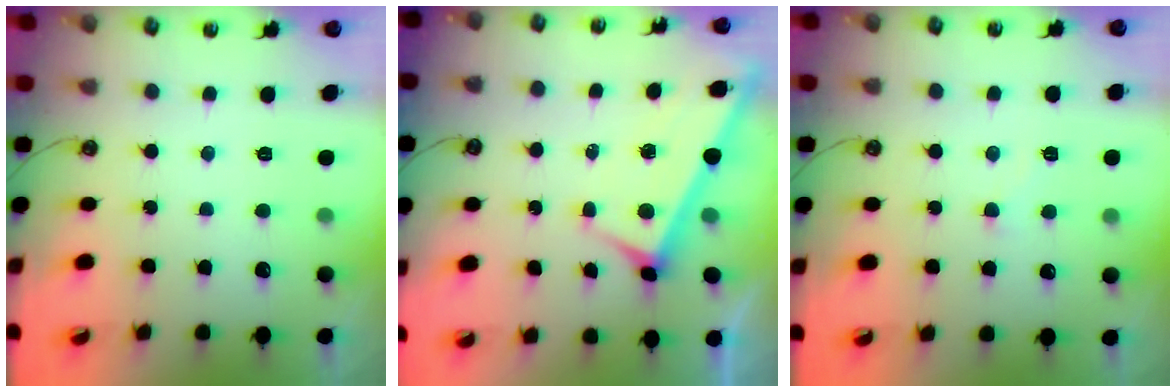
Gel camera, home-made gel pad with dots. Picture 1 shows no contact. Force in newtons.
{"total": 3.5, "press": 3.5, "slide": 0.3}
{"total": 3.8, "press": 3.8, "slide": 0.4}